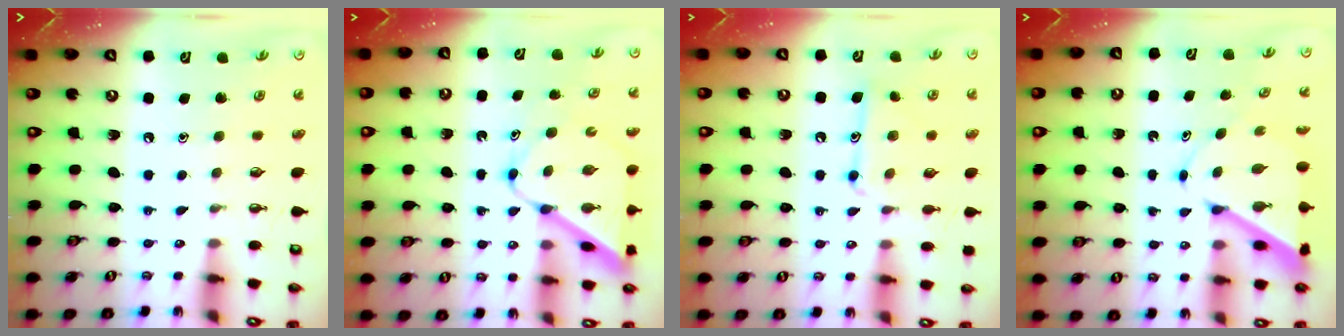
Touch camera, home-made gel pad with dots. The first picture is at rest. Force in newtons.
{"total": 12.1, "press": 12.0, "slide": 1.0}
{"total": 12.9, "press": 12.9, "slide": 0.7}
{"total": 7.6, "press": 7.6, "slide": 0.4}